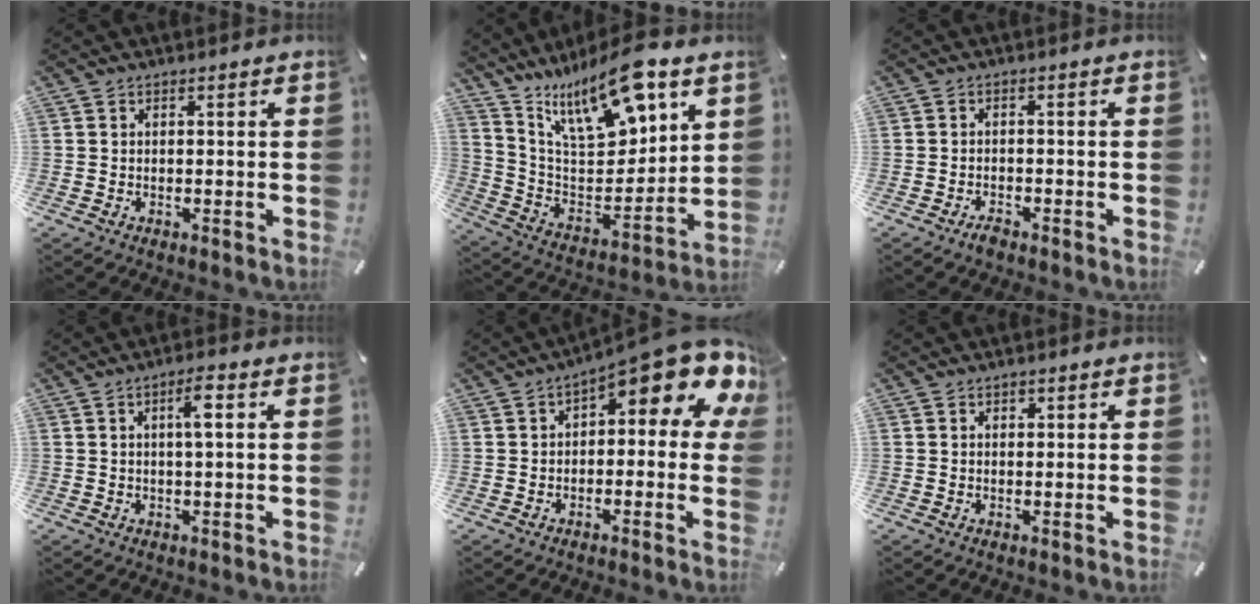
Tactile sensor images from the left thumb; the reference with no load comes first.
{"total": 19.2, "force": [13.3, 7.8, 11.5], "torque": [-0.200, -0.080, 0.230]}
{"total": 2.3, "force": [-2.0, 0.7, 0.9], "torque": [-0.016, 0.010, -0.038]}
{"total": 4.6, "force": [0.9, 0.7, 4.4], "torque": [-0.072, -0.002, 0.008]}
{"total": 13.1, "force": [7.0, 4.1, 10.3], "torque": [-0.141, -0.062, 0.113]}
{"total": 0.7, "force": [0.3, 0.6, 0.3], "torque": [-0.005, 0.002, 0.005]}